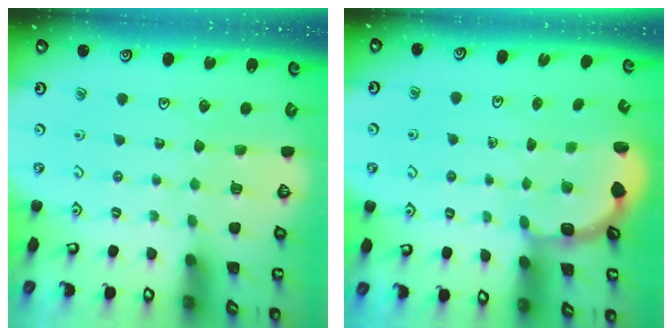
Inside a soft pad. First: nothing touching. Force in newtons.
{"total": 2.9, "press": 2.3, "slide": 1.8}